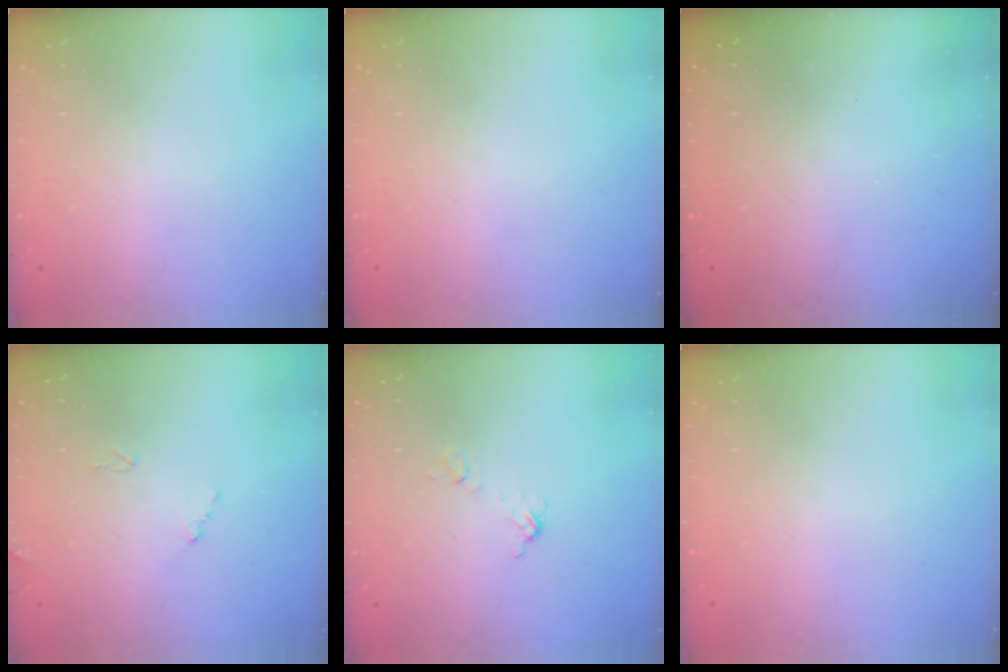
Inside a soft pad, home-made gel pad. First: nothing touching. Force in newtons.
{"total": 0.0}
{"total": 3.3, "press": 3.3, "slide": 0.1}
{"total": 9.4, "press": 9.4, "slide": 0.4}
{"total": 4.9, "press": 4.9, "slide": 0.4}
{"total": 0.0}